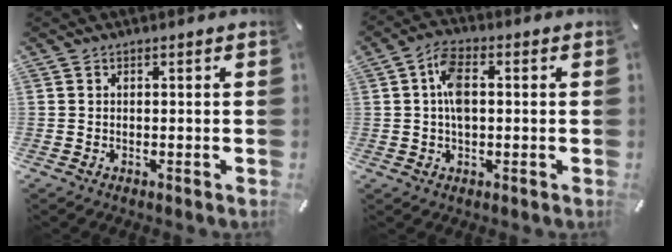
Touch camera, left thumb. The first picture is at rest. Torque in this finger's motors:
{"motor_torque": [1.17, 1.83, 1.44, -1.33, 0.59]}